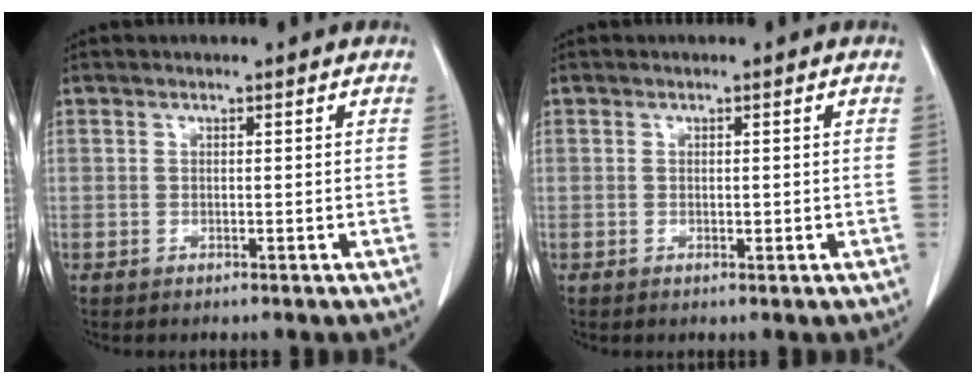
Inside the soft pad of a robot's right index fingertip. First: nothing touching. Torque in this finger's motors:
{"motor_torque": [-0.26, 0.51, 0.03, 0.02]}